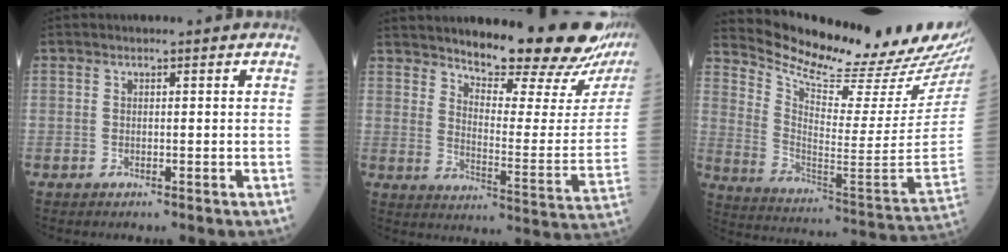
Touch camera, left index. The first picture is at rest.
{"total": 19.1, "force": [16.9, 0.7, 8.8], "torque": [-0.130, -0.072, 0.223]}
{"total": 24.4, "force": [22.5, 1.7, 9.2], "torque": [-0.158, -0.099, 0.320]}